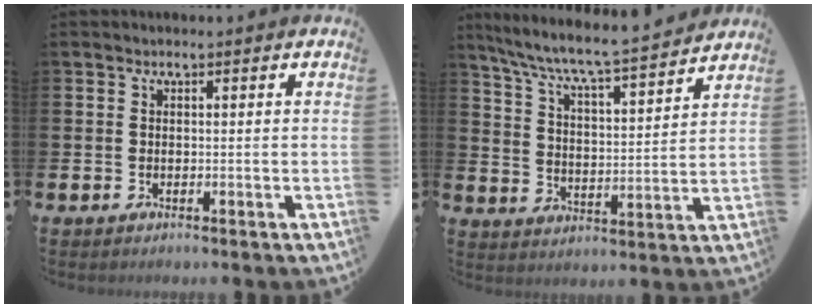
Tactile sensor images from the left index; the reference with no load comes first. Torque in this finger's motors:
{"motor_torque": [0.97, -1.17, 0.74, 0.21]}